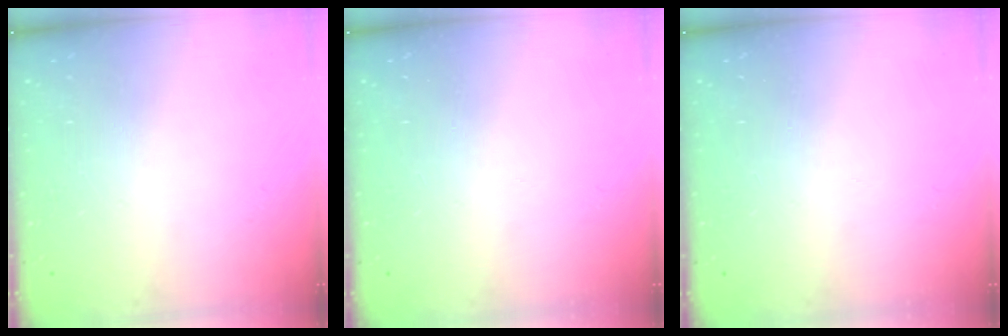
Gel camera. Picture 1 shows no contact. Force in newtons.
{"total": 0.0}
{"total": 0.0}